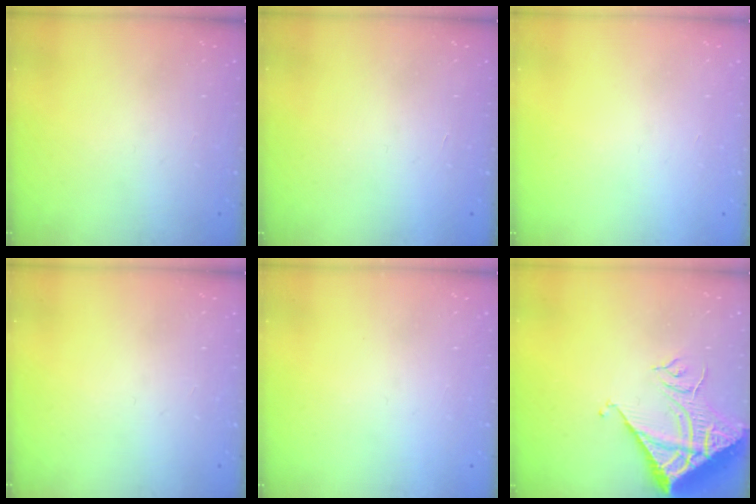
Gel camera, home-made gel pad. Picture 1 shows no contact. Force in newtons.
{"total": 1.7, "press": 1.7, "slide": 0.1}
{"total": 1.5, "press": 1.5, "slide": 0.1}
{"total": 0.0}
{"total": 1.5, "press": 1.5, "slide": 0.1}
{"total": 11.6, "press": 11.5, "slide": 1.4}